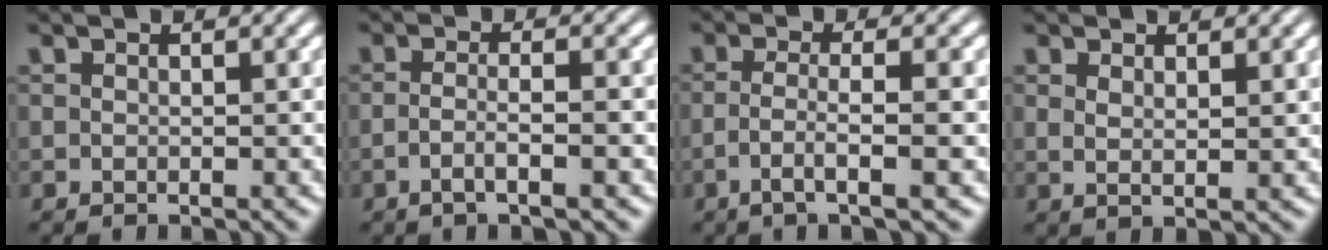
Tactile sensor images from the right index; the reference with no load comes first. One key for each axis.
{"total": 2.5, "fx": -1.4, "fy": -0.7, "fz": 1.9, "tx": -0.035, "ty": -0.009, "tz": -0.020}
{"total": 3.3, "fx": -1.5, "fy": -0.6, "fz": 2.9, "tx": -0.059, "ty": -0.018, "tz": -0.015}
{"total": 1.6, "fx": 1.1, "fy": -0.8, "fz": 0.9, "tx": -0.010, "ty": -0.009, "tz": 0.029}